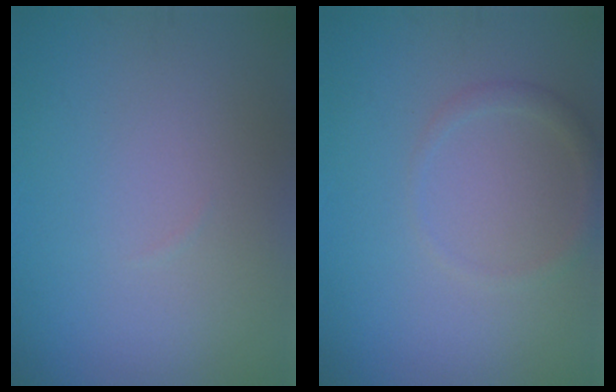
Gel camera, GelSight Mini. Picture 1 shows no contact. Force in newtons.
{"total": 1.3, "press": 1.3, "slide": 0.0}